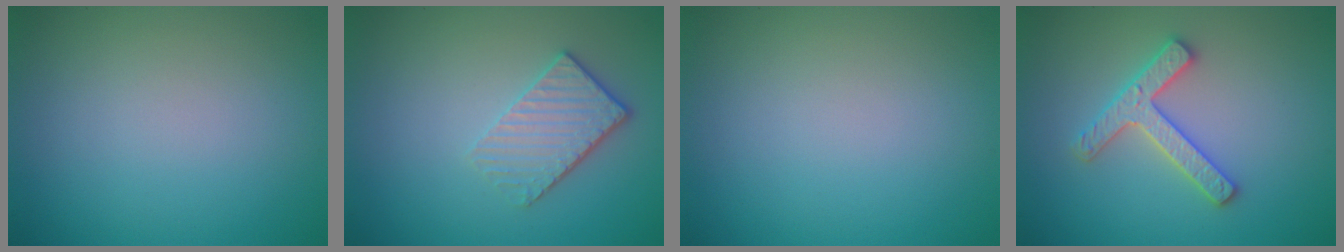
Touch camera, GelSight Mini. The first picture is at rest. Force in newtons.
{"total": 3.3, "press": 2.8, "slide": 1.7}
{"total": 0.0}
{"total": 2.8, "press": 2.8, "slide": 0.6}